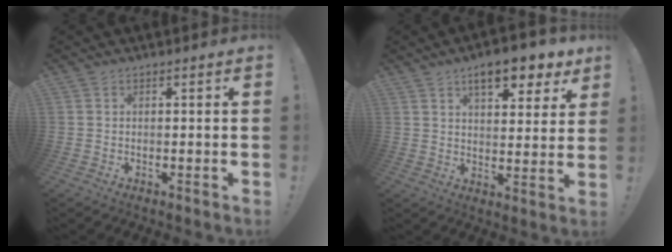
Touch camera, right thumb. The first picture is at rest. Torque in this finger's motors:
{"motor_torque": [-0.43, 1.19, 0.85, 0.33, 0.08]}